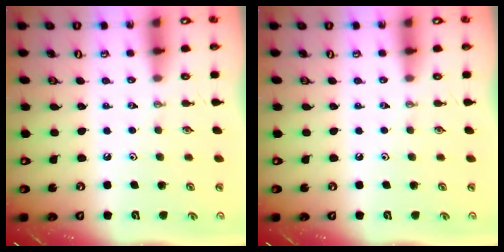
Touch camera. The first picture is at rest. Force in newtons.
{"total": 0.0}